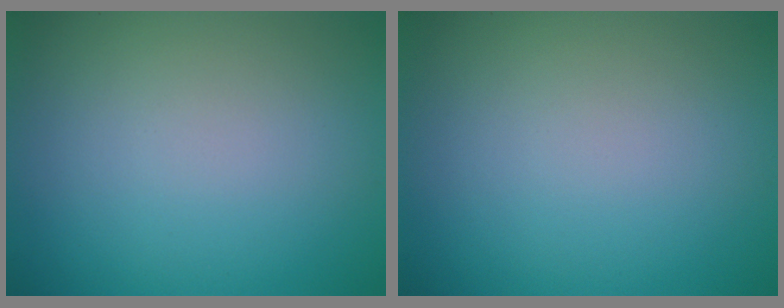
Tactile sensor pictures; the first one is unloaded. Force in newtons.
{"total": 0.0}